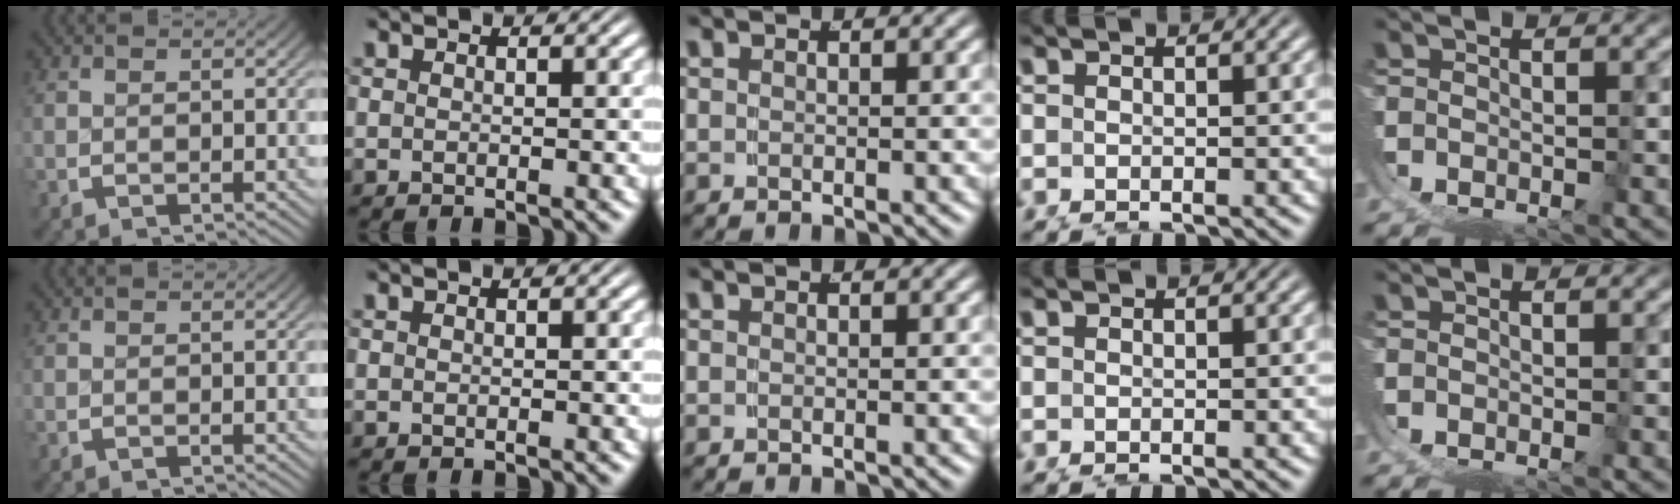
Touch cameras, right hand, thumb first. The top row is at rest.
{}